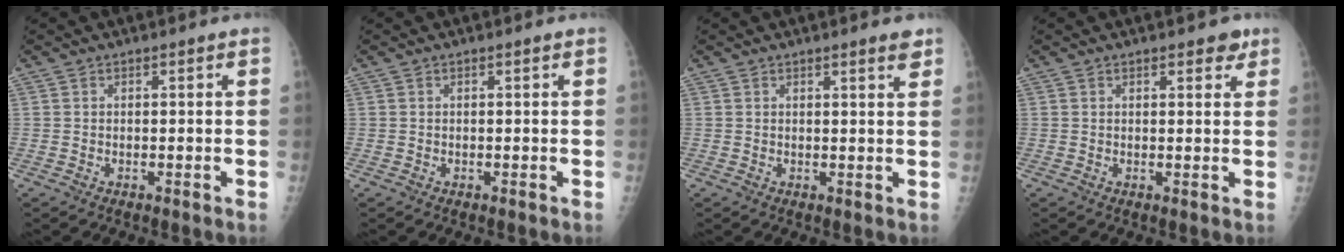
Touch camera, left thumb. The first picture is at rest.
{"total": 0.0}
{"total": 2.4, "force": [1.8, 0.2, 1.6], "torque": [-0.019, -0.011, 0.022]}
{"total": 2.9, "force": [1.9, 1.3, 1.7], "torque": [-0.007, -0.007, 0.022]}